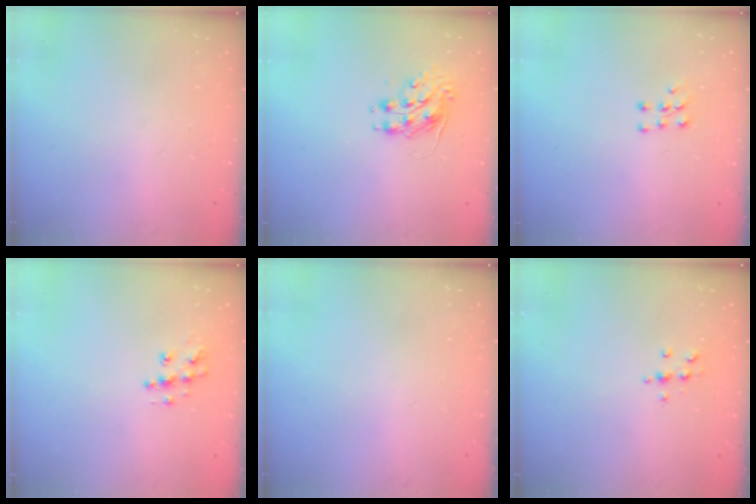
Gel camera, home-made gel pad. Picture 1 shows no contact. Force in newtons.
{"total": 8.5, "press": 8.4, "slide": 0.6}
{"total": 5.0, "press": 5.0, "slide": 0.6}
{"total": 8.6, "press": 8.6, "slide": 0.3}
{"total": 0.0}
{"total": 5.4, "press": 5.1, "slide": 1.7}